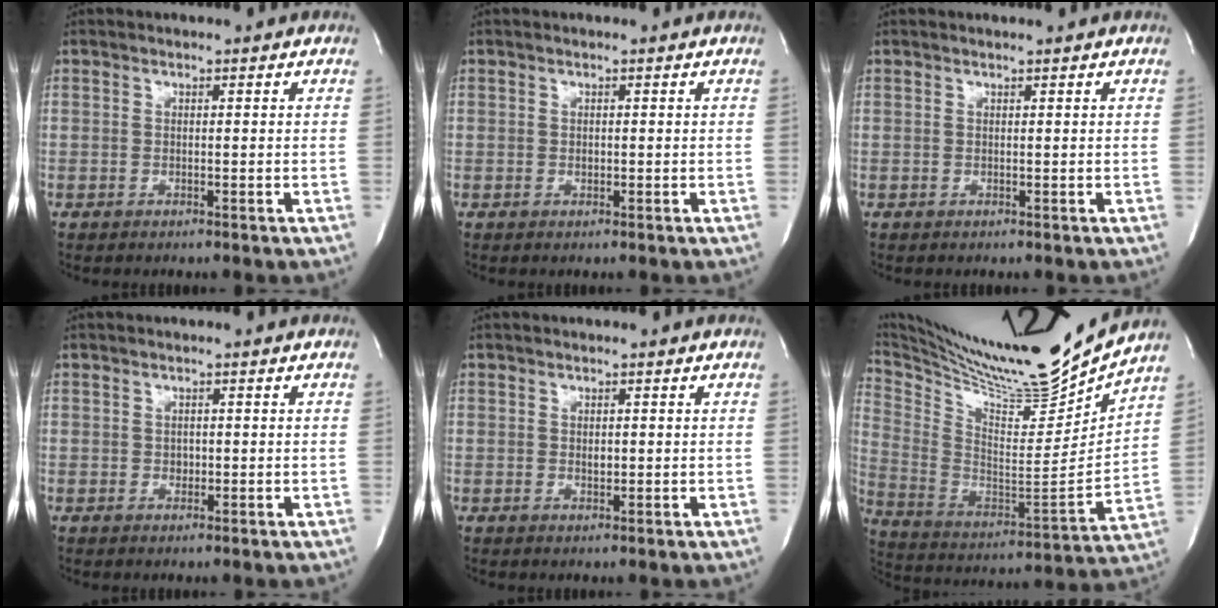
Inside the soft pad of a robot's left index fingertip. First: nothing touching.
{"total": 0.6, "force": [0.3, 0.3, 0.5], "torque": [-0.005, 0.001, 0.005]}
{"total": 0.8, "force": [0.7, -0.2, 0.3], "torque": [-0.007, -0.002, 0.014]}
{"total": 0.8, "force": [0.1, 0.6, 0.4], "torque": [-0.001, 0.003, 0.000]}
{"total": 1.1, "force": [0.4, 0.6, 0.9], "torque": [-0.014, -0.002, 0.008]}
{"total": 22.7, "force": [20.6, 0.3, 9.4], "torque": [-0.187, -0.068, 0.333]}